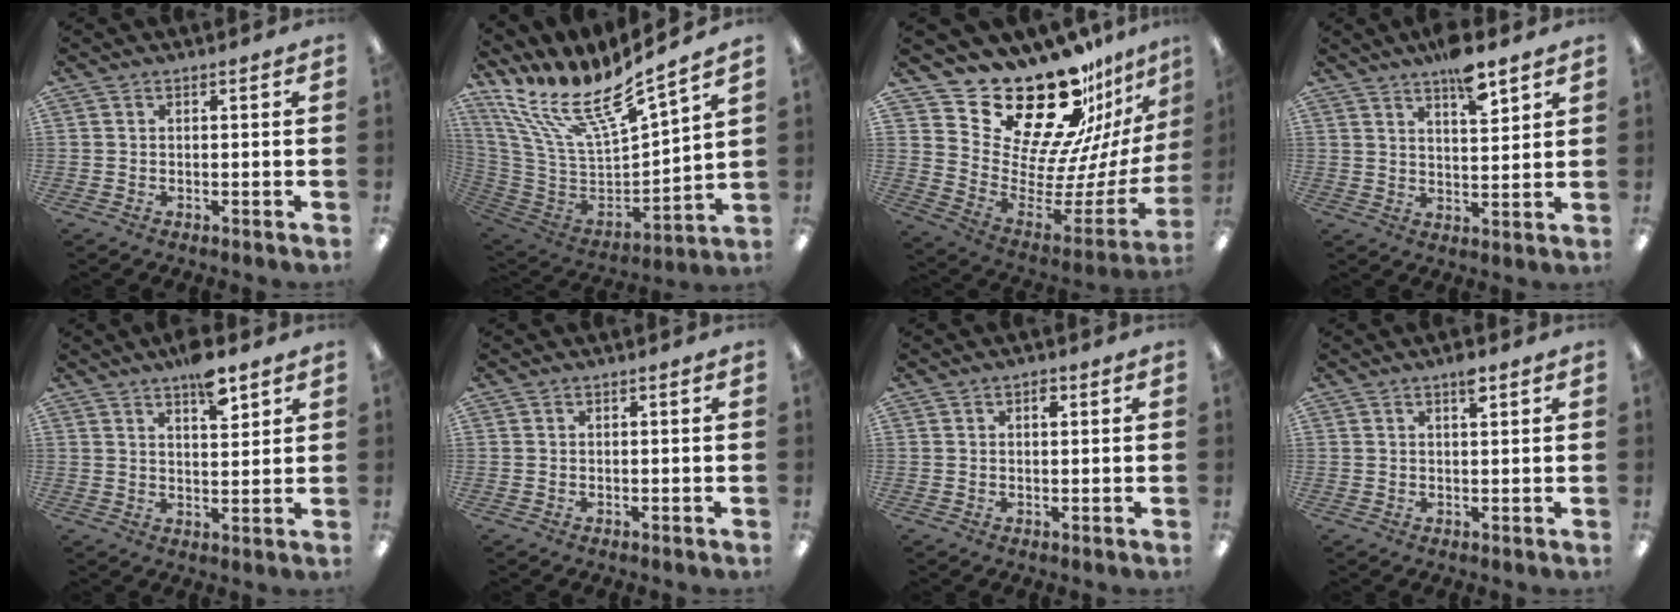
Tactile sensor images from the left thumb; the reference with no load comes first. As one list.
[{"total": 18.2, "force": [13.8, 4.8, 10.9], "torque": [-0.221, -0.106, 0.235]}, {"total": 26.1, "force": [20.6, 10.9, 11.8], "torque": [-0.185, -0.158, 0.377]}, {"total": 8.1, "force": [6.2, 2.3, 4.6], "torque": [-0.065, -0.038, 0.104]}, {"total": 7.5, "force": [5.5, 2.8, 4.3], "torque": [-0.050, -0.035, 0.090]}, {"total": 0.0}, {"total": 2.0, "force": [1.1, 1.1, 1.2], "torque": [-0.009, -0.003, 0.016]}, {"total": 3.0, "force": [2.0, 1.0, 2.0], "torque": [-0.029, -0.005, 0.031]}]